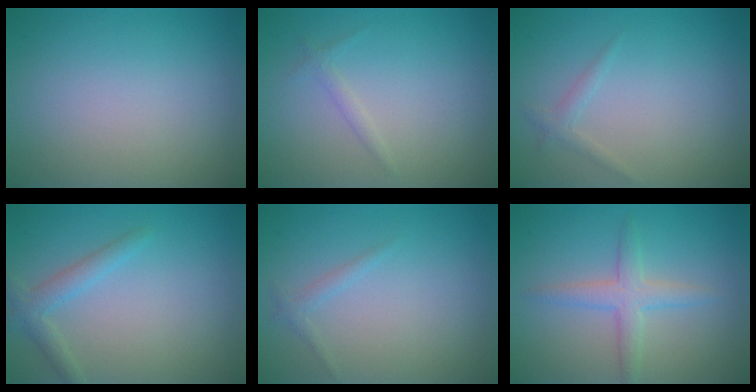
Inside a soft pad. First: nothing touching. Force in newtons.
{"total": 0.8, "press": 0.8, "slide": 0.0}
{"total": 1.0, "press": 1.0, "slide": 0.0}
{"total": 2.1, "press": 2.1, "slide": 0.1}
{"total": 0.9, "press": 0.9, "slide": 0.1}
{"total": 2.7, "press": 2.7, "slide": 0.0}